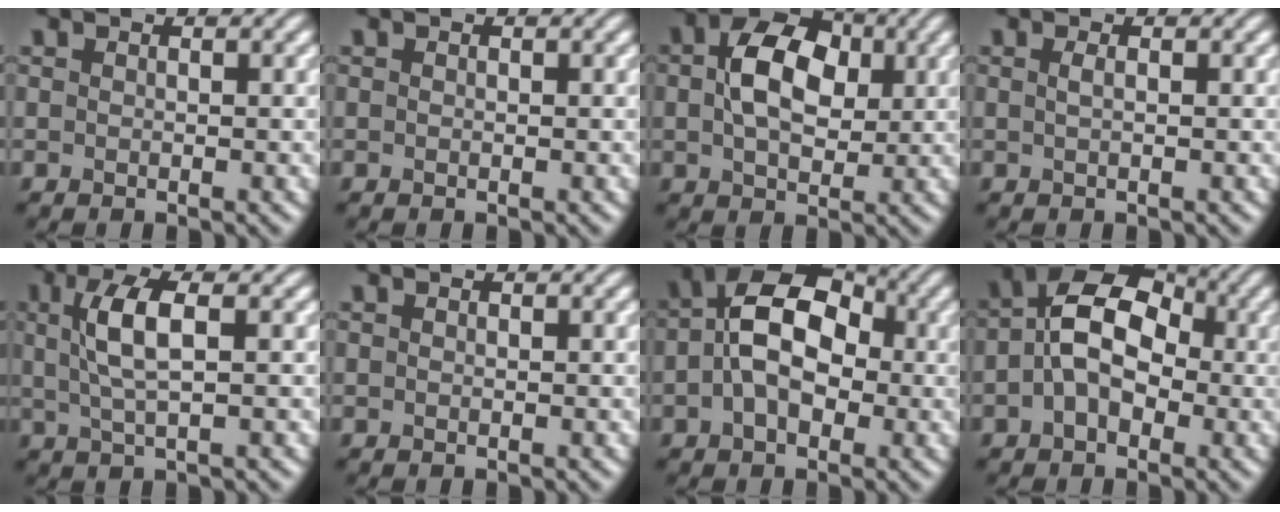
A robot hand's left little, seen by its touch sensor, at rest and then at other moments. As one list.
[{"total": 0.0}, {"total": 7.0, "force": [1.1, 4.6, 5.1], "torque": [-0.091, 0.006, 0.012]}, {"total": 0.7, "force": [0.1, 0.3, 0.7], "torque": [-0.014, 0.004, 0.002]}, {"total": 4.4, "force": [0.9, 1.3, 4.1], "torque": [-0.086, 0.005, 0.018]}, {"total": 0.0}, {"total": 8.3, "force": [-0.1, 5.3, 6.5], "torque": [-0.105, 0.018, -0.016]}, {"total": 7.9, "force": [-0.1, 5.1, 6.0], "torque": [-0.087, 0.022, -0.023]}]